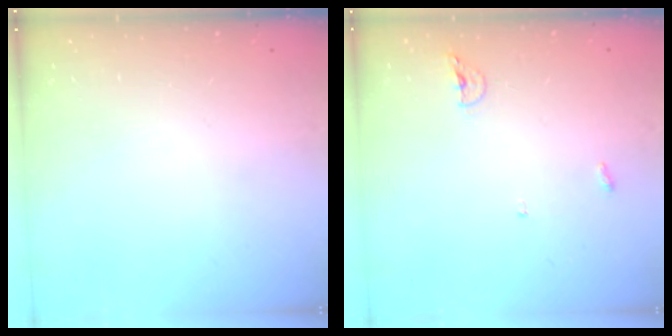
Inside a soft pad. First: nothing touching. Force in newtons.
{"total": 3.9, "press": 3.8, "slide": 0.8}